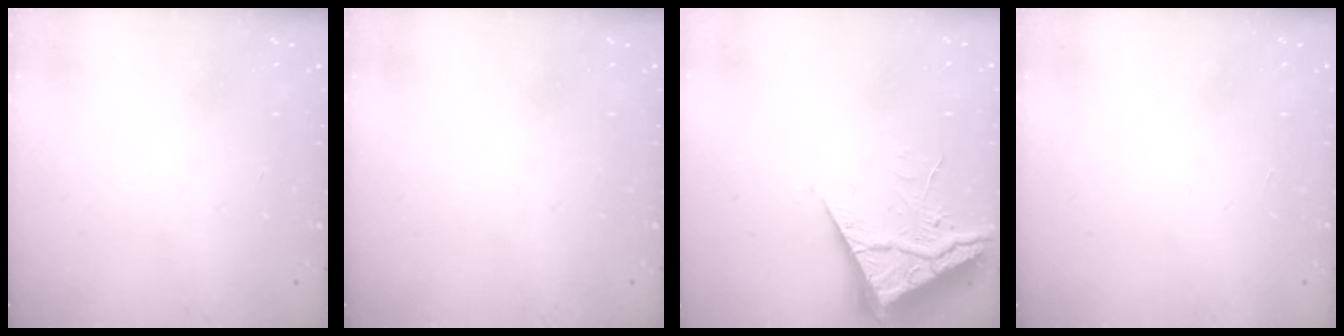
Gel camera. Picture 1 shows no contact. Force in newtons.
{"total": 0.0}
{"total": 6.5, "press": 6.4, "slide": 0.7}
{"total": 1.6, "press": 1.6, "slide": 0.1}